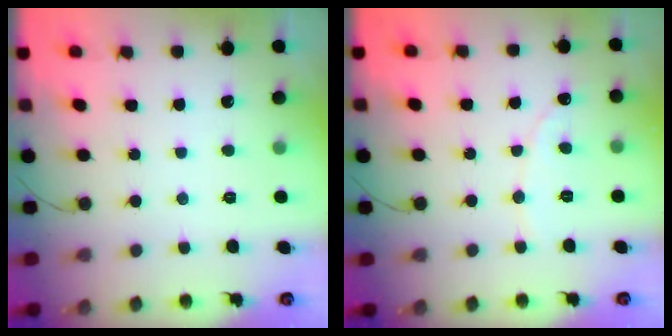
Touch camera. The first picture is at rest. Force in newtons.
{"total": 2.1, "press": 2.1, "slide": 0.1}